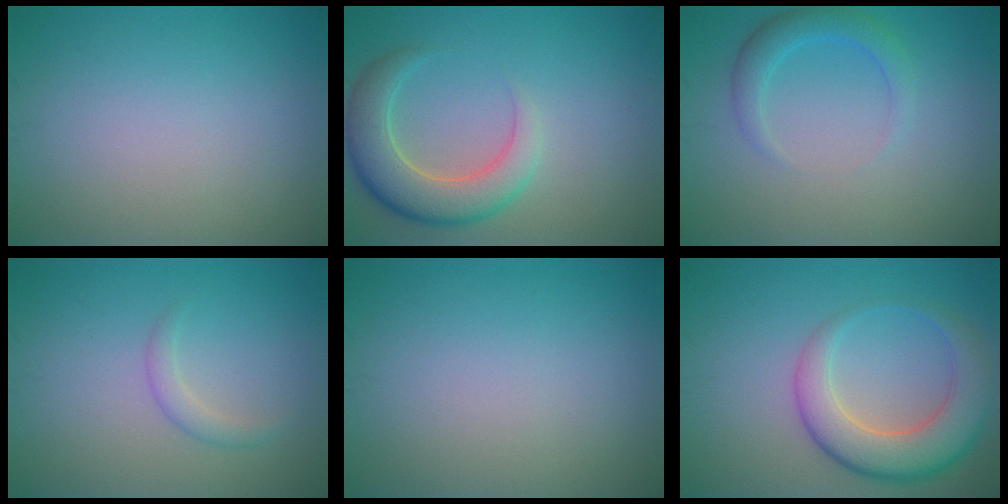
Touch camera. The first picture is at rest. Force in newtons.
{"total": 5.7, "press": 5.7, "slide": 0.6}
{"total": 2.5, "press": 2.5, "slide": 0.2}
{"total": 1.4, "press": 1.4, "slide": 0.0}
{"total": 0.0}
{"total": 6.5, "press": 6.5, "slide": 0.4}